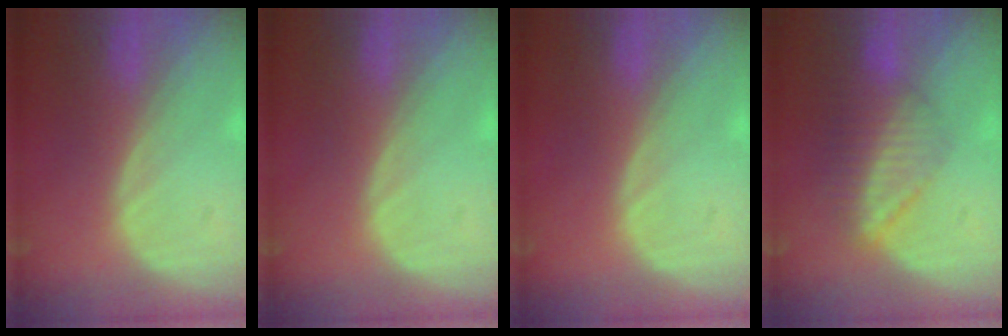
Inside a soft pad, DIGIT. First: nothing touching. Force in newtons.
{"total": 0.0}
{"total": 0.0}
{"total": 6.6, "press": 5.9, "slide": 2.8}